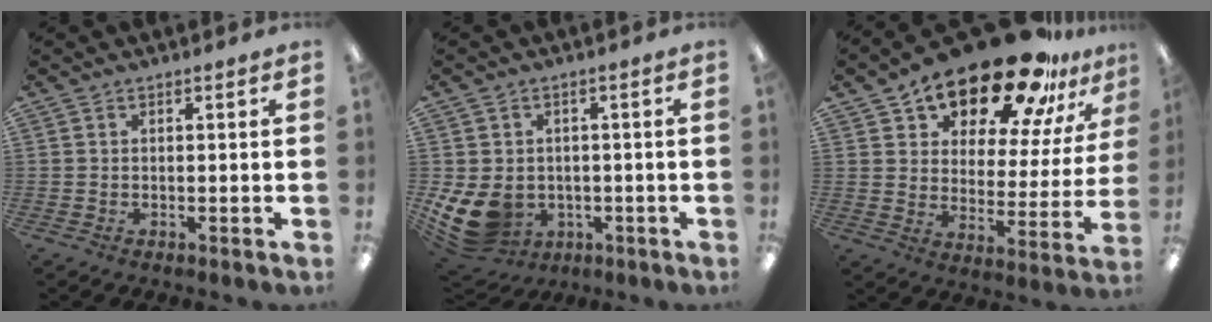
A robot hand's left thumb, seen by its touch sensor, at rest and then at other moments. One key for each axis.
{"total": 10.1, "fx": -2.8, "fy": 8.2, "fz": 5.2, "tx": -0.123, "ty": 0.005, "tz": -0.040}
{"total": 21.8, "fx": 18.0, "fy": 6.9, "fz": 10.1, "tx": -0.171, "ty": -0.135, "tz": 0.306}